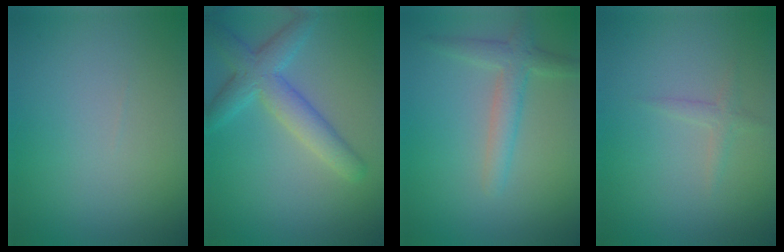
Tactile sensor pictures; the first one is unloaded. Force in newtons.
{"total": 4.5, "press": 4.5, "slide": 0.3}
{"total": 2.8, "press": 2.8, "slide": 0.1}
{"total": 1.1, "press": 1.1, "slide": 0.0}